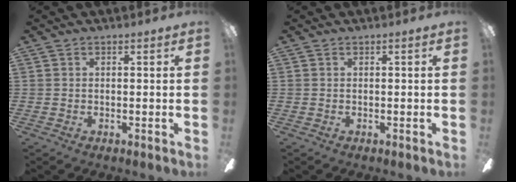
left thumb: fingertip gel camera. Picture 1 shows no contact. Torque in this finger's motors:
{"motor_torque": [0.00, 0.00, 0.11, -0.01, 0.00]}